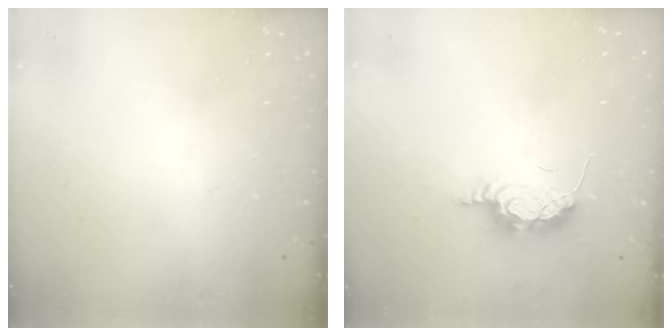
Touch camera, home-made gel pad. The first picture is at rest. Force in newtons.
{"total": 8.1, "press": 7.9, "slide": 1.8}